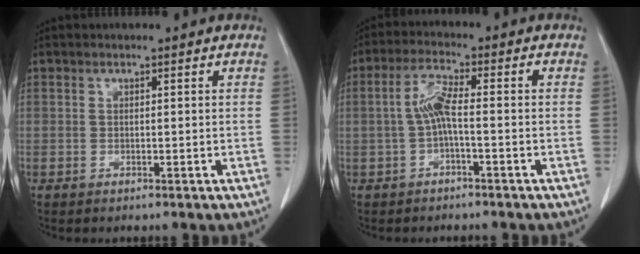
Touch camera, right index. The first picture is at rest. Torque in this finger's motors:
{"motor_torque": [0.38, -0.17, 0.21, 0.04]}